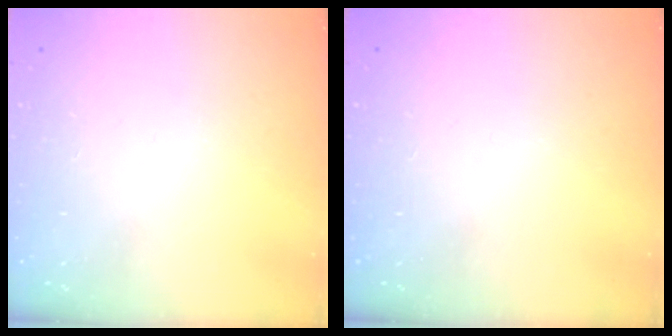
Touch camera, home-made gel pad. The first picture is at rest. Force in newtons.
{"total": 0.0}